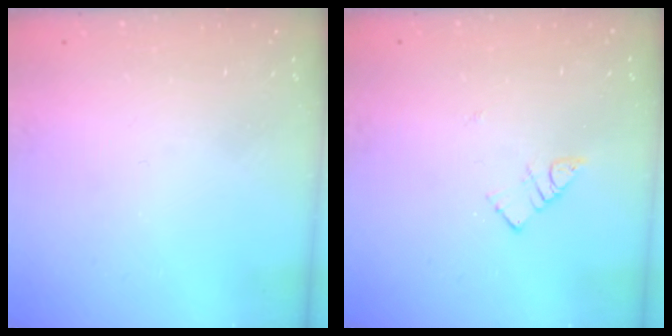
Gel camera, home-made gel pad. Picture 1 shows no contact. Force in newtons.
{"total": 4.1, "press": 4.0, "slide": 0.5}